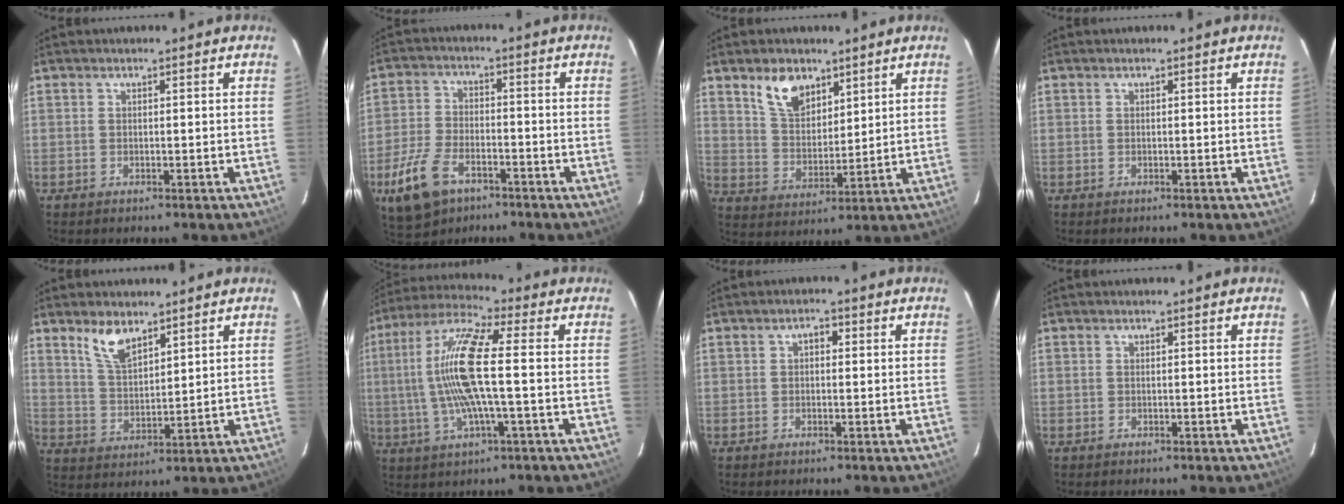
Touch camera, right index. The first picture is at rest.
{"total": 10.9, "force": [-6.3, 6.1, 6.5], "torque": [-0.158, -0.009, -0.116]}
{"total": 9.0, "force": [5.6, 5.2, 4.8], "torque": [-0.085, 0.011, 0.113]}
{"total": 0.0}
{"total": 7.0, "force": [4.9, 2.9, 4.1], "torque": [-0.075, 0.002, 0.102]}
{"total": 14.5, "force": [0.0, 2.1, 14.4], "torque": [-0.282, 0.008, -0.007]}
{"total": 1.9, "force": [0.3, 1.3, 1.3], "torque": [-0.021, 0.008, 0.002]}
{"total": 0.0}